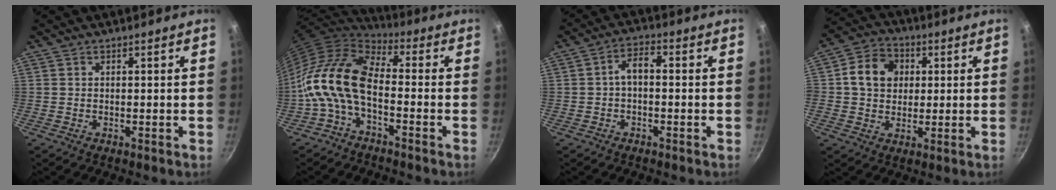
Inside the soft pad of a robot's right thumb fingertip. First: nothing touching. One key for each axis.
{"total": 13.5, "fx": -3.6, "fy": 7.2, "fz": 10.8, "tx": -0.205, "ty": 0.043, "tz": -0.089}
{"total": 4.1, "fx": -0.6, "fy": 2.2, "fz": 3.3, "tx": -0.055, "ty": 0.024, "tz": -0.014}
{"total": 9.6, "fx": 1.8, "fy": 8.0, "fz": 5.0, "tx": -0.059, "ty": 0.008, "tz": 0.016}